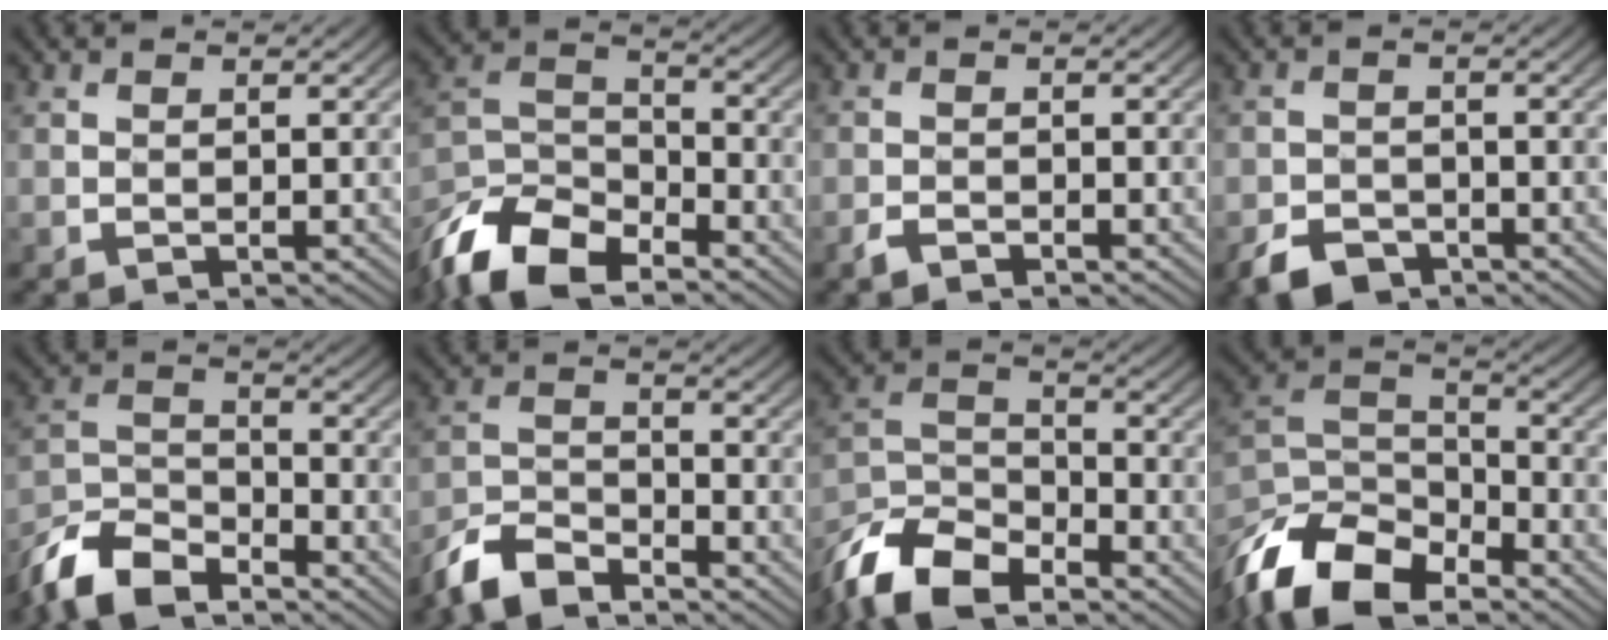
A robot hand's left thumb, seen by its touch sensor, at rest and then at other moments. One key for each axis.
{"total": 12.5, "fx": -9.5, "fy": 5.1, "fz": 6.4, "tx": -0.141, "ty": -0.009, "tz": -0.193}
{"total": 1.5, "fx": -1.3, "fy": 0.5, "fz": 0.7, "tx": -0.017, "ty": -0.002, "tz": -0.028}
{"total": 4.2, "fx": -3.0, "fy": 2.4, "fz": 1.8, "tx": -0.034, "ty": -0.007, "tz": -0.062}
{"total": 9.1, "fx": -7.5, "fy": 3.2, "fz": 4.1, "tx": -0.085, "ty": -0.007, "tz": -0.166}
{"total": 6.9, "fx": -5.8, "fy": 2.1, "fz": 3.0, "tx": -0.064, "ty": -0.009, "tz": -0.131}
{"total": 11.3, "fx": -8.8, "fy": 4.4, "fz": 5.6, "tx": -0.119, "ty": -0.006, "tz": -0.185}
{"total": 14.1, "fx": -10.2, "fy": 6.3, "fz": 7.5, "tx": -0.179, "ty": -0.009, "tz": -0.199}